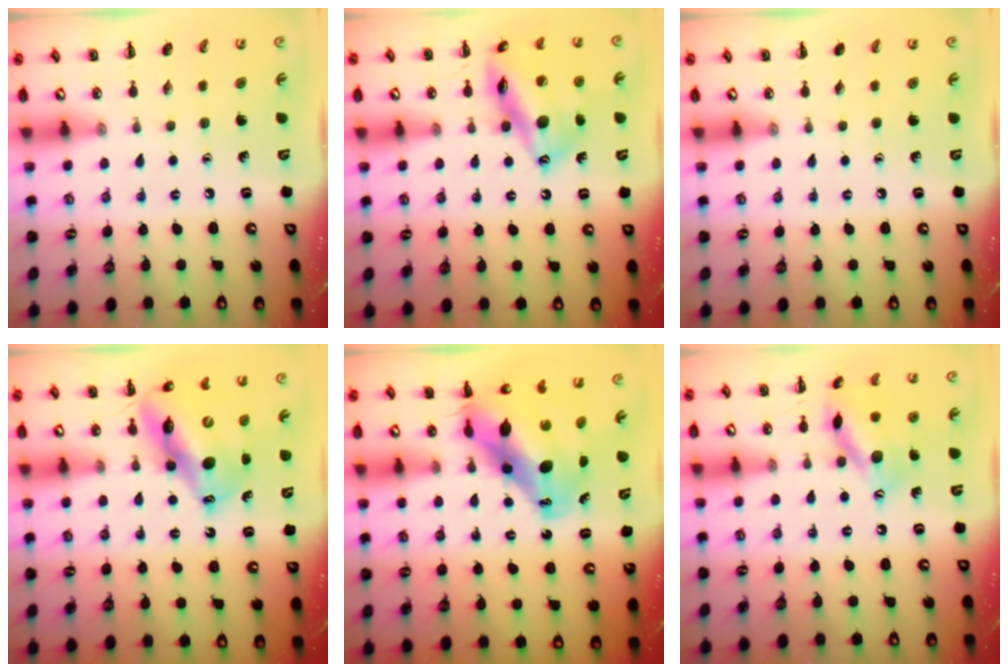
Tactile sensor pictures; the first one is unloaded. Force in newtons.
{"total": 17.0, "press": 16.7, "slide": 3.4}
{"total": 0.0}
{"total": 13.2, "press": 12.8, "slide": 3.6}
{"total": 12.4, "press": 12.0, "slide": 3.1}
{"total": 13.9, "press": 13.9, "slide": 1.1}